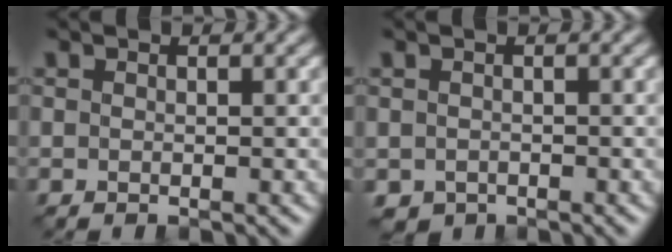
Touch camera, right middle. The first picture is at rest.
{"total": 1.2, "force": [-0.7, 0.9, 0.3], "torque": [-0.007, -0.007, -0.015]}